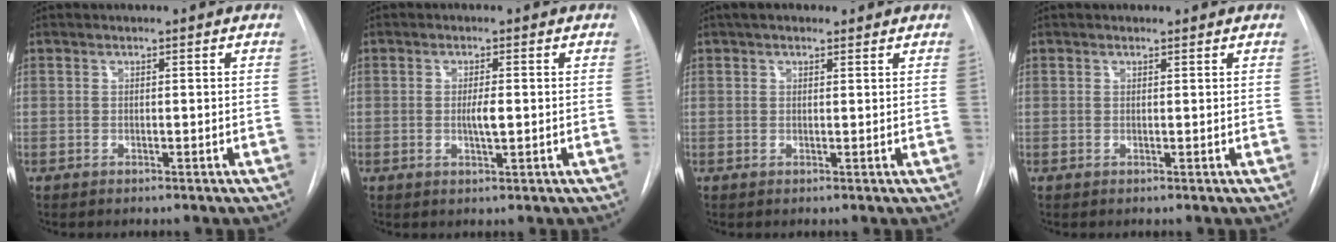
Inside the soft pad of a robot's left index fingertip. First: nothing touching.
{"total": 2.5, "force": [-0.2, 0.4, 2.5], "torque": [-0.046, -0.002, -0.003]}
{"total": 3.5, "force": [2.6, 1.6, 1.8], "torque": [-0.031, 0.028, 0.040]}
{"total": 0.6, "force": [0.5, 0.3, 0.1], "torque": [-0.008, 0.003, 0.007]}